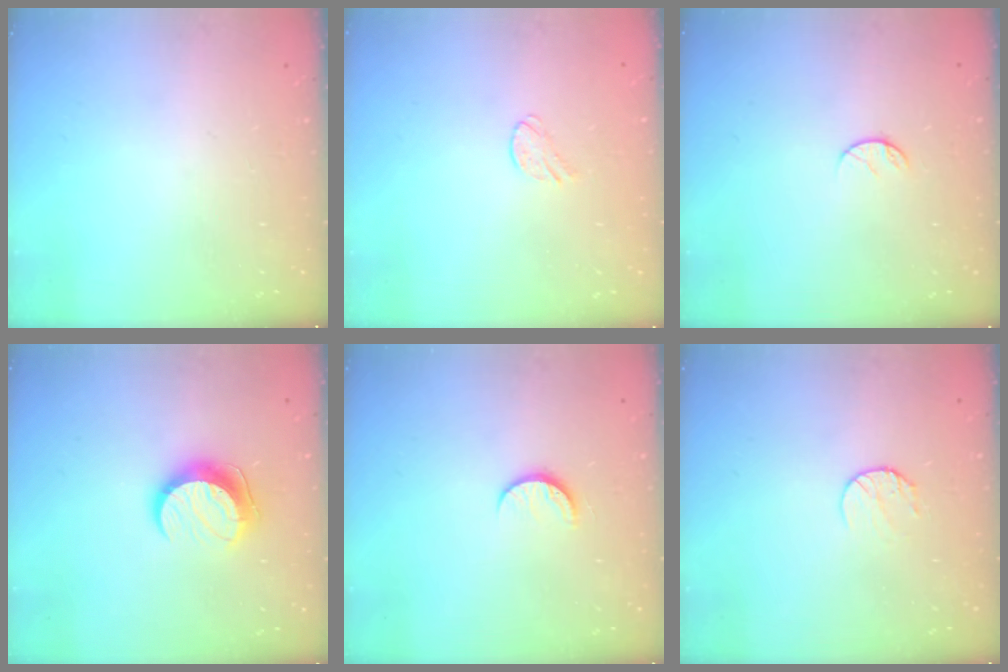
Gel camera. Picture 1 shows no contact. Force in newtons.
{"total": 5.2, "press": 5.1, "slide": 0.6}
{"total": 5.8, "press": 5.8, "slide": 0.7}
{"total": 11.2, "press": 11.2, "slide": 1.0}
{"total": 6.2, "press": 6.2, "slide": 0.6}
{"total": 5.1, "press": 5.1, "slide": 0.5}